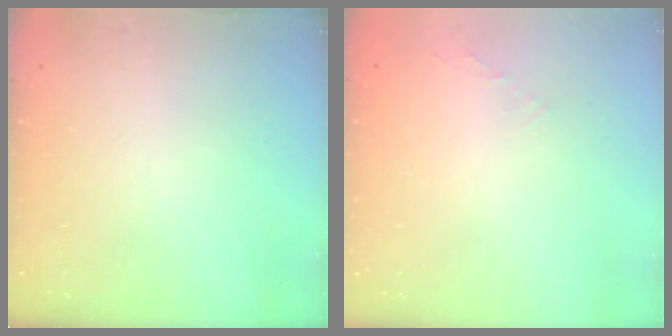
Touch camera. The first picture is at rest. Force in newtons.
{"total": 0.6, "press": 0.5, "slide": 0.3}